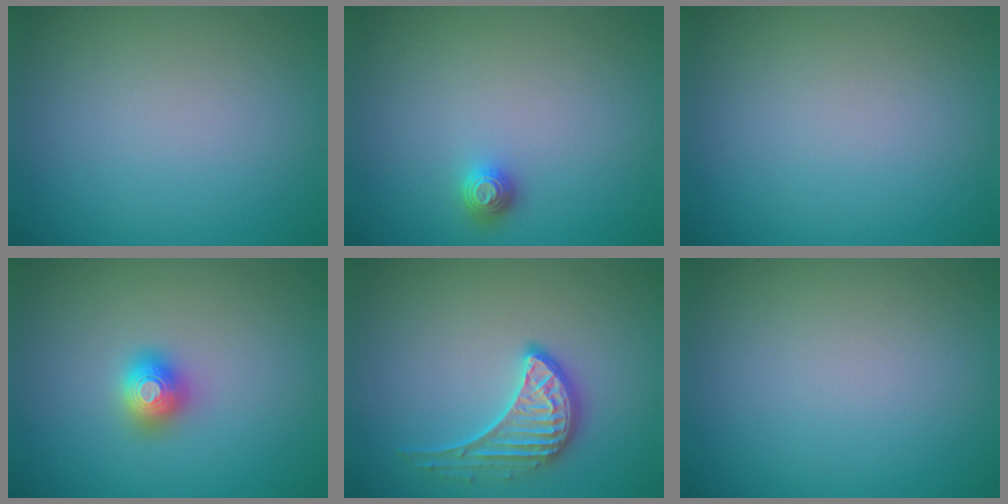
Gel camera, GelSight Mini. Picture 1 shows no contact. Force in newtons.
{"total": 1.4, "press": 1.2, "slide": 0.5}
{"total": 0.0}
{"total": 2.0, "press": 2.0, "slide": 0.1}
{"total": 3.4, "press": 3.0, "slide": 1.7}
{"total": 0.0}